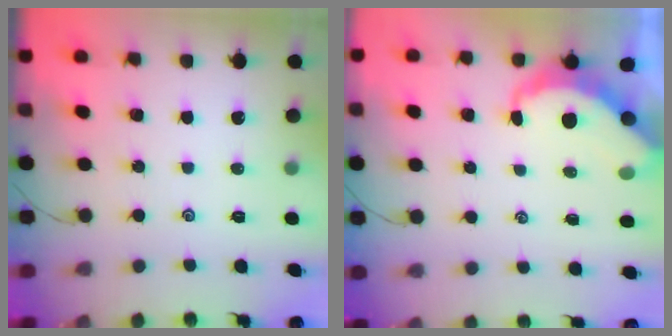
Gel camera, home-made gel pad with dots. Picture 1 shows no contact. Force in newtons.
{"total": 6.1, "press": 6.1, "slide": 0.4}